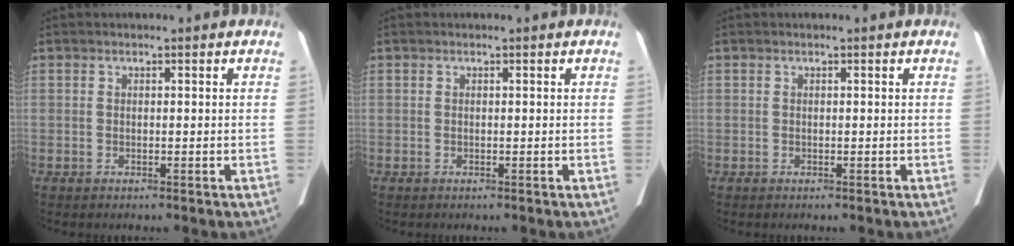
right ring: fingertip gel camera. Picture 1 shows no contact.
{"total": 0.0}
{"total": 0.0}